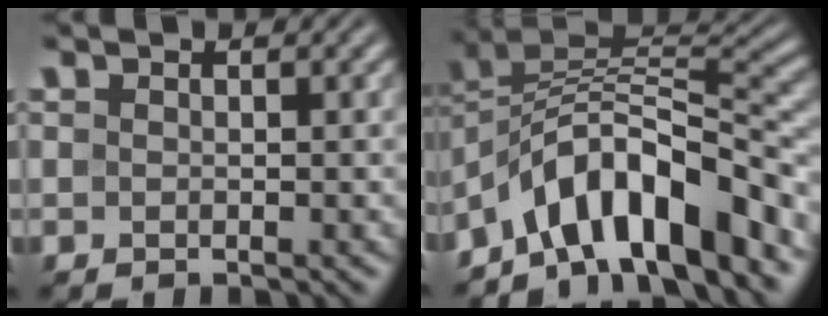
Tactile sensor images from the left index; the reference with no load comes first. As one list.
[{"total": 10.5, "force": [-6.4, 4.0, 7.3], "torque": [-0.099, 0.017, -0.122]}]